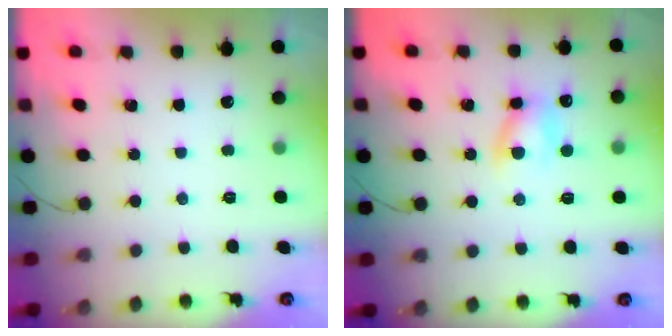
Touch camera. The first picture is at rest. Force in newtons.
{"total": 7.2, "press": 7.0, "slide": 1.7}